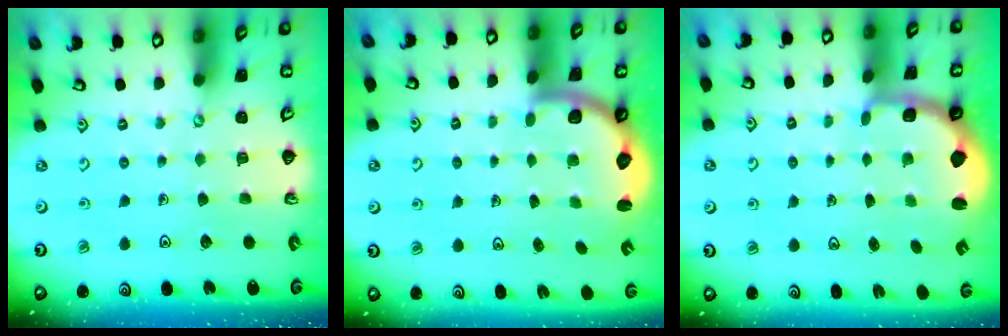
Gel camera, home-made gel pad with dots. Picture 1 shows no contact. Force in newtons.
{"total": 2.7, "press": 2.4, "slide": 1.2}
{"total": 2.3, "press": 1.2, "slide": 1.9}